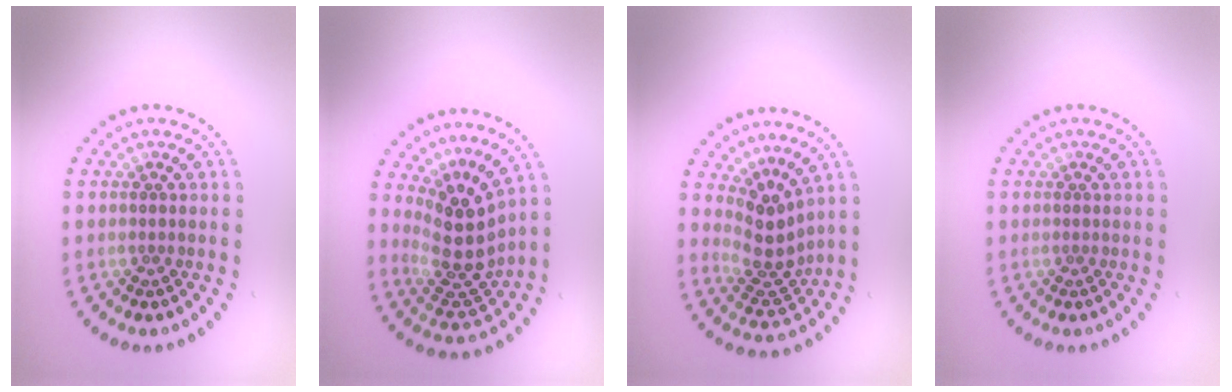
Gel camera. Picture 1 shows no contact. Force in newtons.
{"total": 4.6, "press": 3.8, "slide": 2.6}
{"total": 3.5, "press": 2.7, "slide": 2.2}
{"total": 0.0}